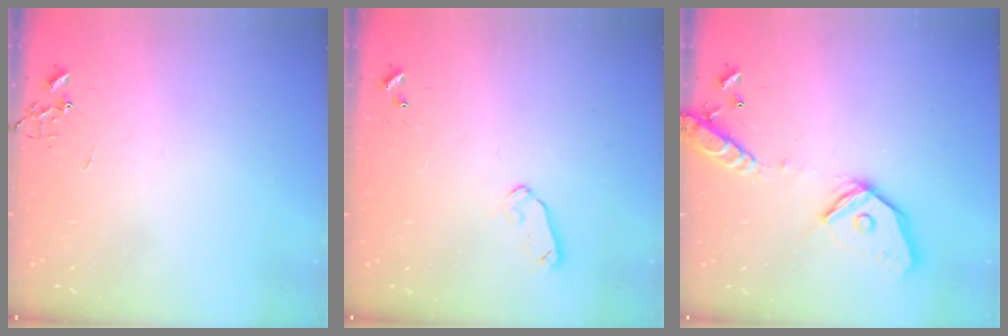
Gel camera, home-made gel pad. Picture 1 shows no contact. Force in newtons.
{"total": 6.4, "press": 6.3, "slide": 1.0}
{"total": 16.6, "press": 16.4, "slide": 3.0}